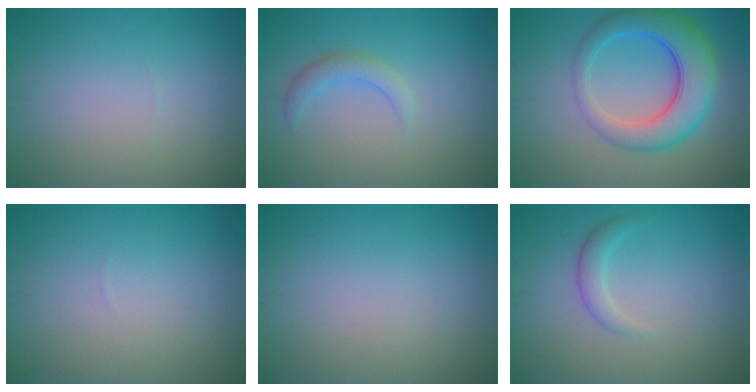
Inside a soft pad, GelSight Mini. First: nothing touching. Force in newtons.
{"total": 1.8, "press": 1.8, "slide": 0.2}
{"total": 6.9, "press": 6.9, "slide": 0.2}
{"total": 0.0}
{"total": 0.0}
{"total": 1.7, "press": 1.7, "slide": 0.1}